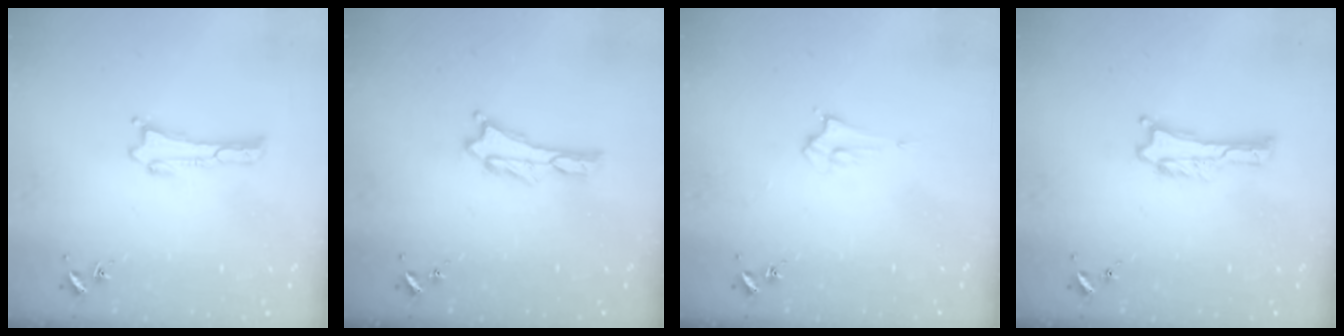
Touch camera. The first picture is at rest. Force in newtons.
{"total": 0.5, "press": 0.5, "slide": 0.2}
{"total": 2.1, "press": 2.1, "slide": 0.2}
{"total": 0.0}